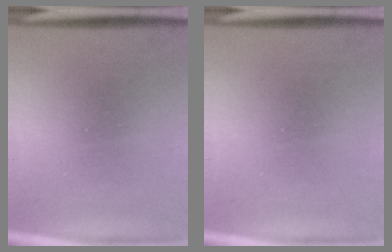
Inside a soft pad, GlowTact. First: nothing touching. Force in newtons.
{"total": 0.0}